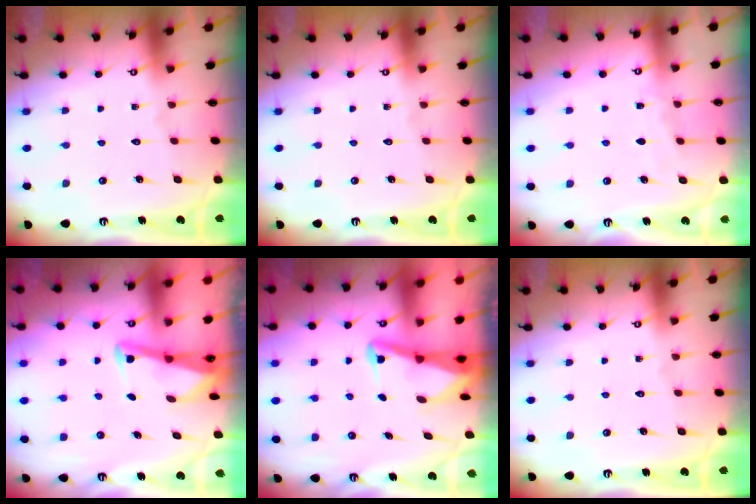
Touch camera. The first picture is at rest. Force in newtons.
{"total": 0.0}
{"total": 3.6, "press": 3.5, "slide": 0.5}
{"total": 2.8, "press": 2.8, "slide": 0.4}
{"total": 3.6, "press": 3.5, "slide": 0.8}
{"total": 0.0}